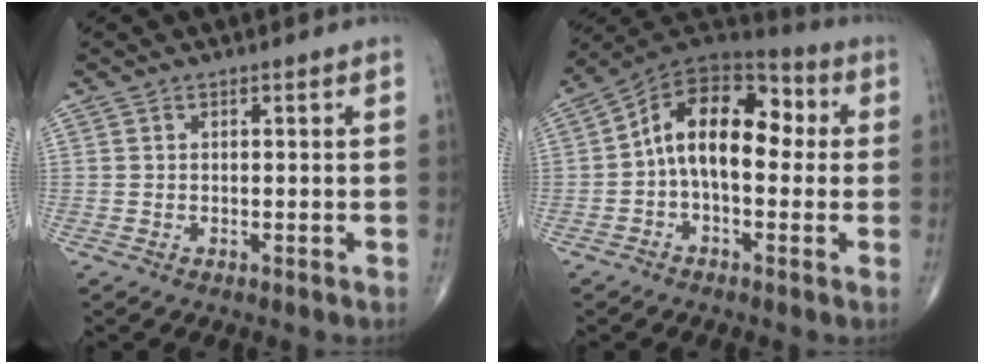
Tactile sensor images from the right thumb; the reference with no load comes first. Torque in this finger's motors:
{"motor_torque": [-0.03, 0.80, 0.75, 0.31, 0.29]}